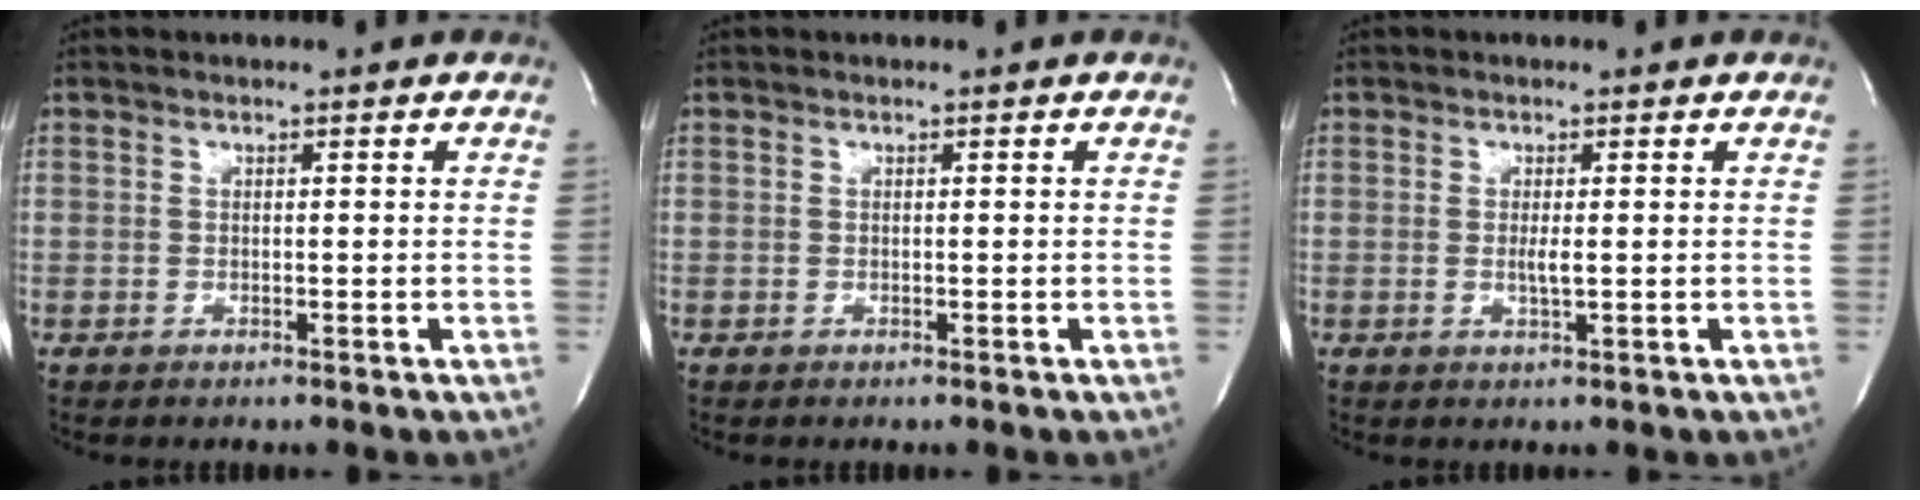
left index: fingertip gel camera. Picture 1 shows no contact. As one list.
[{"total": 0.0}, {"total": 1.7, "force": [-0.4, 0.1, 1.6], "torque": [-0.034, -0.007, -0.008]}]